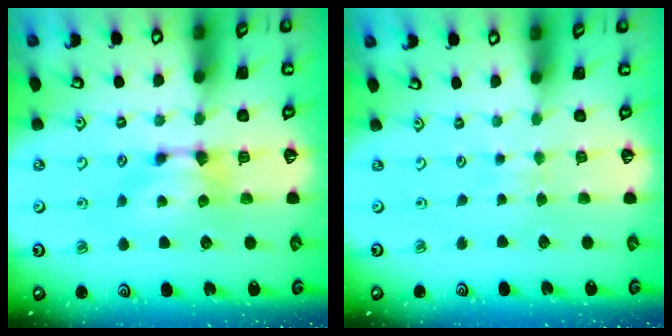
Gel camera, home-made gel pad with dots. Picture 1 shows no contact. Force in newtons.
{"total": 3.8, "press": 3.8, "slide": 0.4}